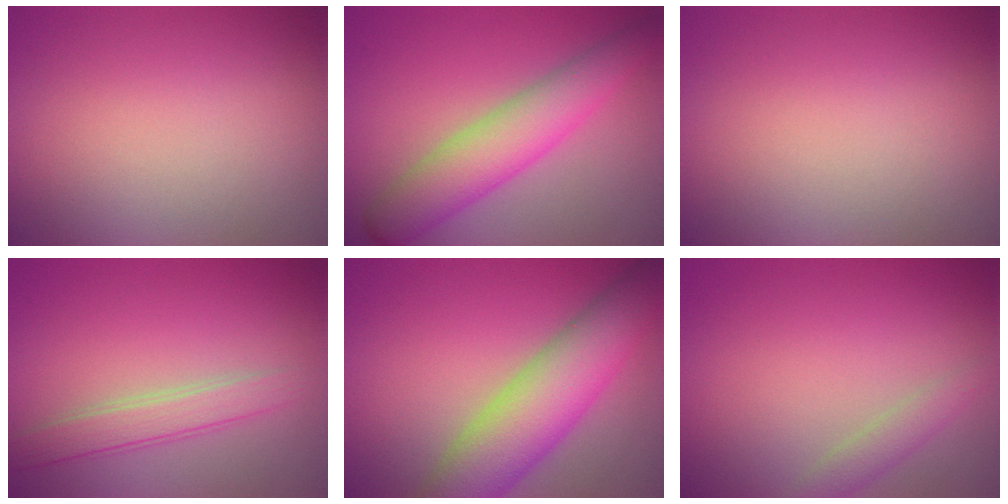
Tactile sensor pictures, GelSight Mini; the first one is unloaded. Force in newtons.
{"total": 5.5, "press": 5.5, "slide": 0.1}
{"total": 0.0}
{"total": 2.5, "press": 2.5, "slide": 0.1}
{"total": 9.0, "press": 9.0, "slide": 0.5}
{"total": 1.9, "press": 1.9, "slide": 0.0}